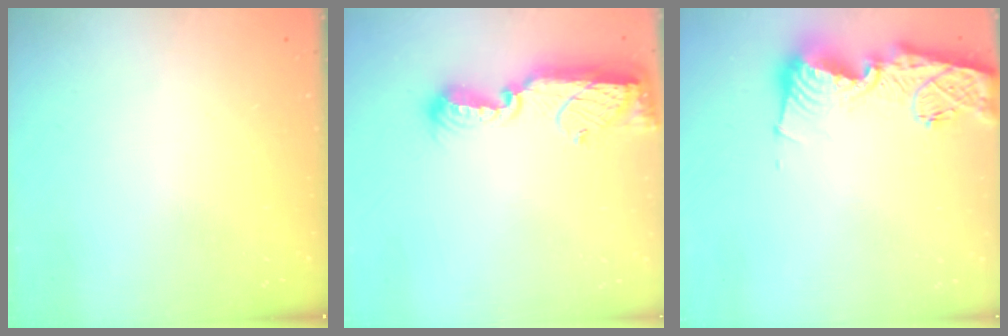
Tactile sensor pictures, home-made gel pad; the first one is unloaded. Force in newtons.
{"total": 13.3, "press": 12.2, "slide": 5.5}
{"total": 16.1, "press": 16.0, "slide": 1.6}